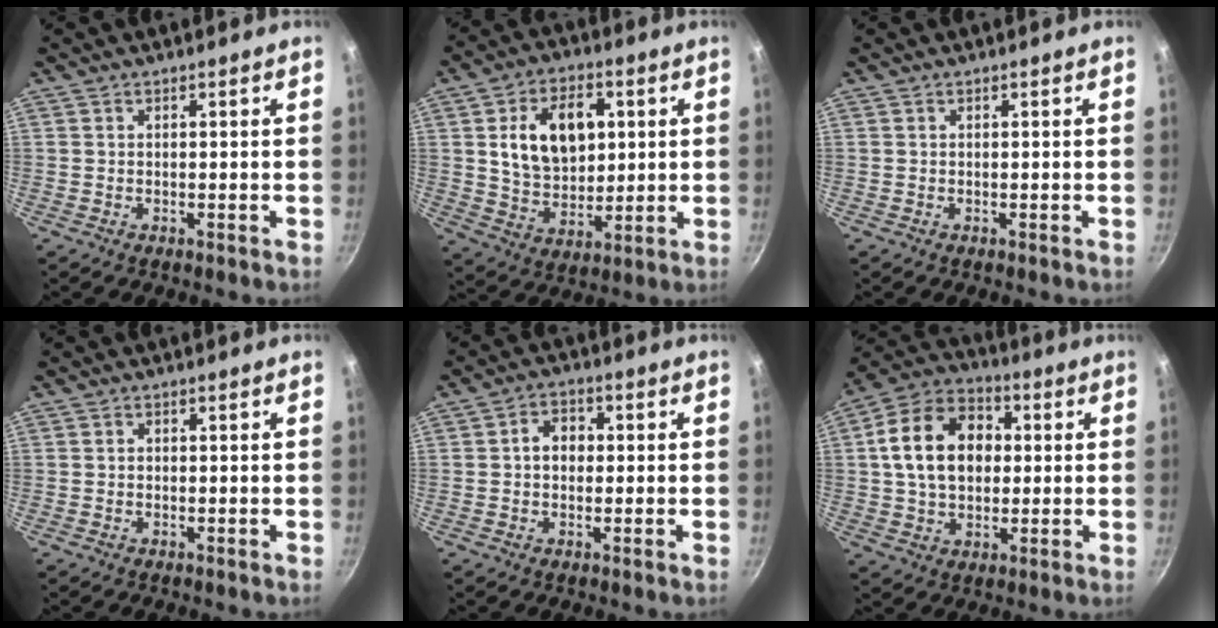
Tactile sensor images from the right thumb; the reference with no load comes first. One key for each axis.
{"total": 14.7, "fx": 3.2, "fy": 10.1, "fz": 10.3, "tx": -0.141, "ty": -0.006, "tz": 0.057}
{"total": 0.0}
{"total": 0.6, "fx": -0.1, "fy": 0.6, "fz": 0.2, "tx": -0.003, "ty": 0.003, "tz": -0.003}
{"total": 5.1, "fx": 0.2, "fy": 4.0, "fz": 3.1, "tx": -0.023, "ty": 0.014, "tz": -0.003}
{"total": 16.4, "fx": 2.0, "fy": 12.0, "fz": 11.1, "tx": -0.160, "ty": 0.025, "tz": 0.021}